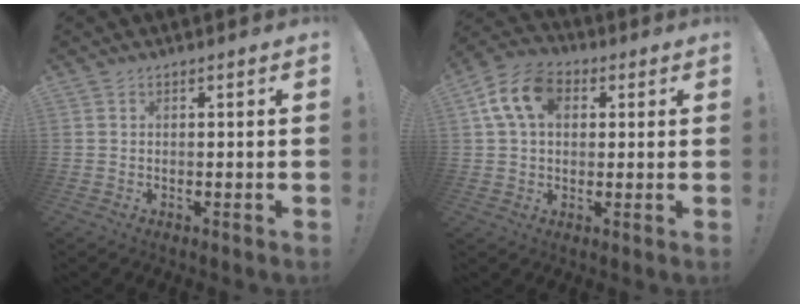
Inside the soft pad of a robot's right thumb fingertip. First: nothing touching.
{"total": 12.6, "force": [3.7, 8.7, 8.3], "torque": [-0.149, 0.009, 0.073]}